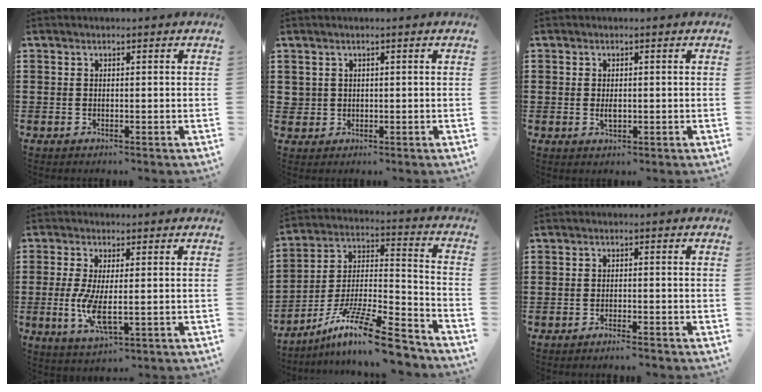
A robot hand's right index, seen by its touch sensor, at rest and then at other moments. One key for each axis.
{"total": 1.2, "fx": 0.4, "fy": 1.1, "fz": 0.0, "tx": -0.004, "ty": 0.007, "tz": 0.006}
{"total": 1.4, "fx": 0.0, "fy": 0.8, "fz": 1.2, "tx": -0.022, "ty": 0.002, "tz": 0.000}
{"total": 6.6, "fx": -0.7, "fy": 2.0, "fz": 6.2, "tx": -0.137, "ty": -0.013, "tz": -0.015}
{"total": 13.8, "fx": -10.8, "fy": 1.8, "fz": 8.4, "tx": -0.138, "ty": 0.028, "tz": -0.202}
{"total": 1.4, "fx": -1.4, "fy": 0.0, "fz": 0.5, "tx": -0.010, "ty": 0.001, "tz": -0.025}